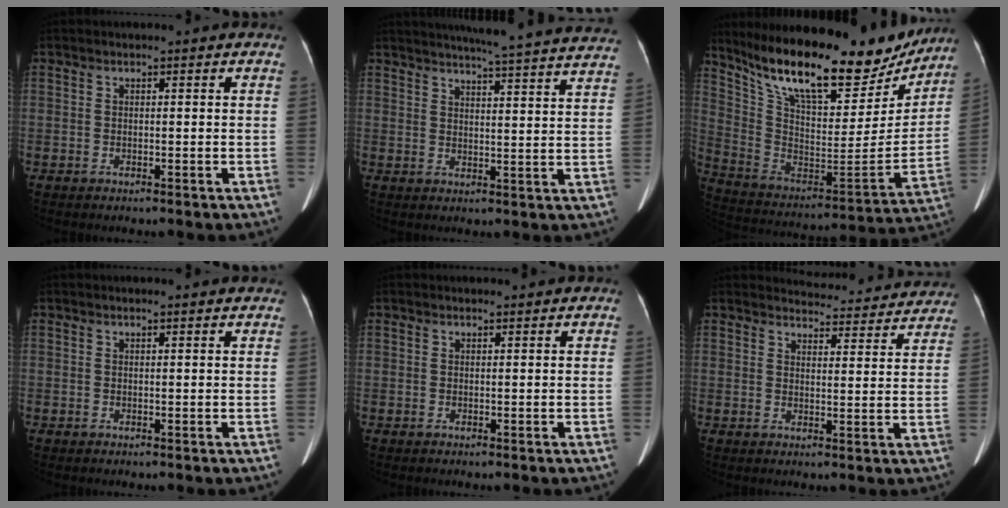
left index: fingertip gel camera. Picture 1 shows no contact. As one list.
[{"total": 23.7, "force": [22.1, 0.1, 8.8], "torque": [-0.129, -0.041, 0.259]}, {"total": 27.8, "force": [22.1, 8.0, 14.9], "torque": [-0.257, -0.016, 0.340]}, {"total": 2.0, "force": [1.9, 0.4, 0.6], "torque": [-0.014, 0.017, 0.020]}, {"total": 1.1, "force": [1.0, 0.2, 0.2], "torque": [-0.007, 0.011, 0.018]}, {"total": 14.0, "force": [13.6, 2.7, 1.5], "torque": [0.008, -0.017, 0.140]}]